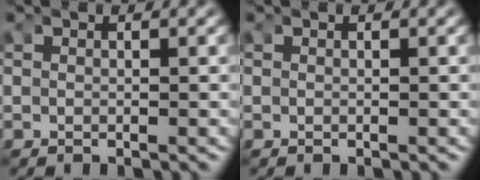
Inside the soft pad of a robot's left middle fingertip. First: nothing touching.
{"total": 0.0}